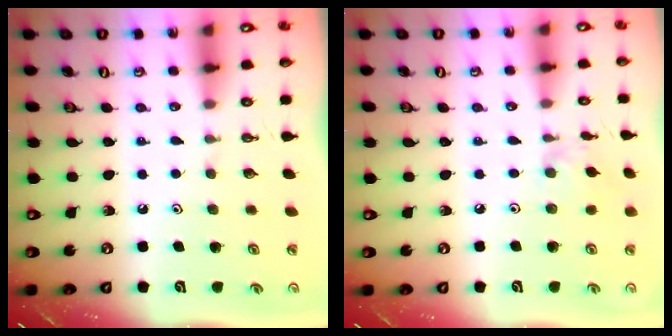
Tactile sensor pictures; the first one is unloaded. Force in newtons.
{"total": 2.4, "press": 2.3, "slide": 0.5}